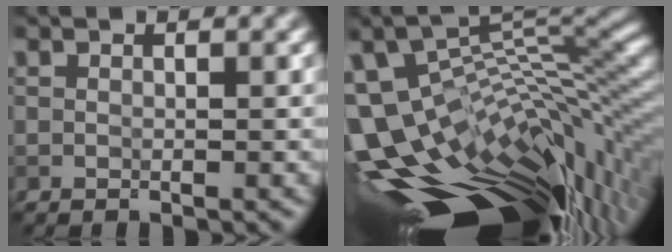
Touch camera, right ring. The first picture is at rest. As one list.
[{"total": 15.8, "force": [-2.7, 7.7, 13.6], "torque": [-0.242, -0.016, -0.024]}]